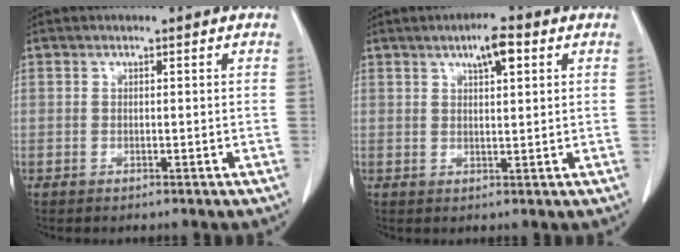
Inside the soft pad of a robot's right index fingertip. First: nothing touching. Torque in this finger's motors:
{"motor_torque": [0.06, 0.15, 0.04, 0.04]}